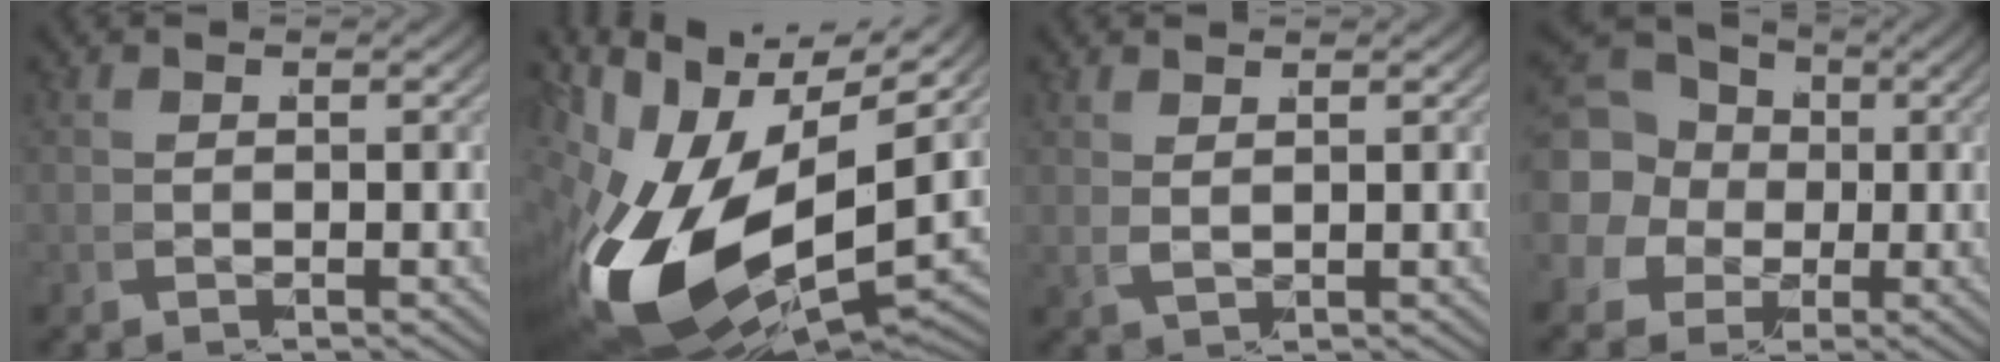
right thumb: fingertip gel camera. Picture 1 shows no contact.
{"total": 16.8, "force": [-2.4, 9.6, 13.6], "torque": [-0.277, -0.054, -0.010]}
{"total": 1.4, "force": [1.3, 0.0, 0.7], "torque": [-0.020, 0.000, 0.034]}
{"total": 9.4, "force": [1.5, 8.1, 4.6], "torque": [-0.102, -0.022, 0.034]}